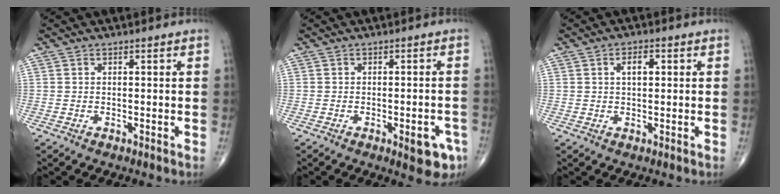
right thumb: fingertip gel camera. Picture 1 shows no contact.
{"total": 5.7, "force": [-2.6, 2.2, 4.6], "torque": [-0.040, 0.008, -0.026]}
{"total": 3.2, "force": [0.9, 1.6, 2.6], "torque": [-0.041, 0.003, 0.013]}